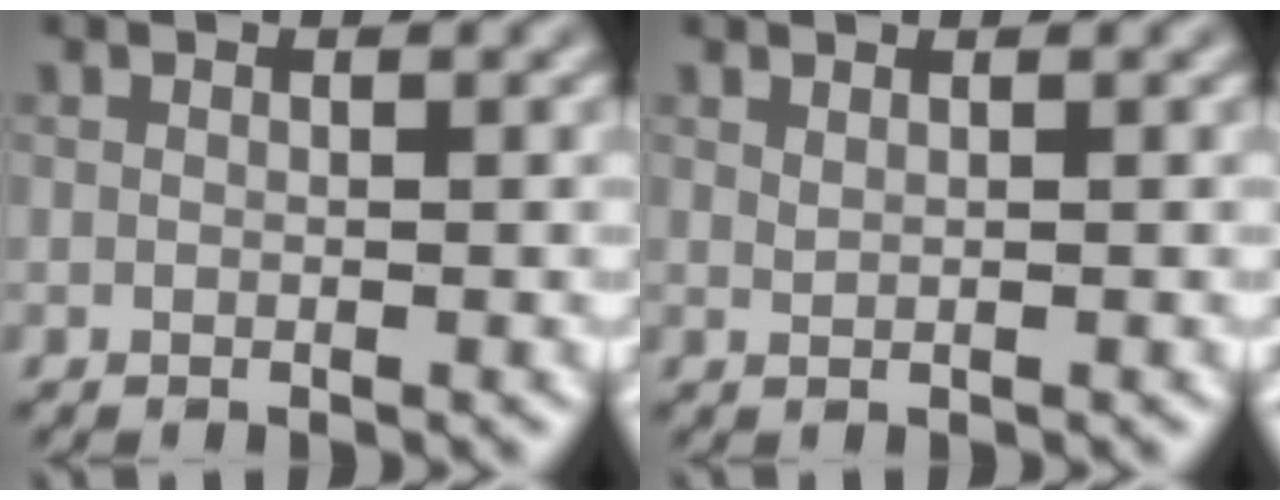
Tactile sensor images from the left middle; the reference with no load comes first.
{"total": 0.7, "force": [0.5, 0.3, 0.4], "torque": [-0.006, -0.001, 0.002]}